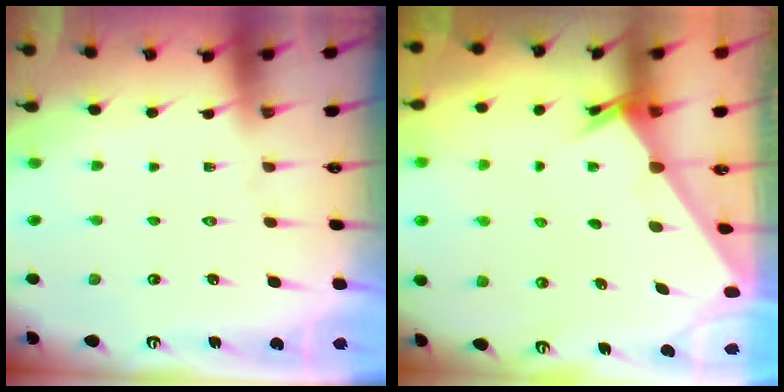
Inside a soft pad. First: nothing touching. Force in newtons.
{"total": 2.4, "press": 2.4, "slide": 0.3}